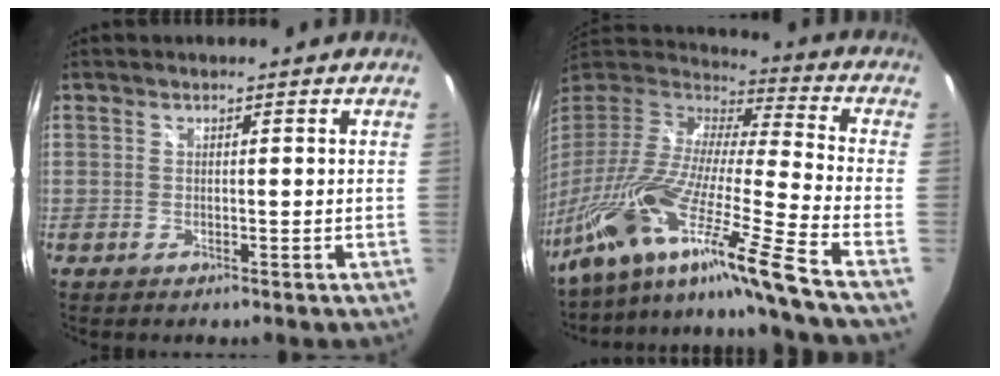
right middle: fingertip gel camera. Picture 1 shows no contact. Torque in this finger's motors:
{"motor_torque": [1.53, -0.60, 1.05, 0.21]}